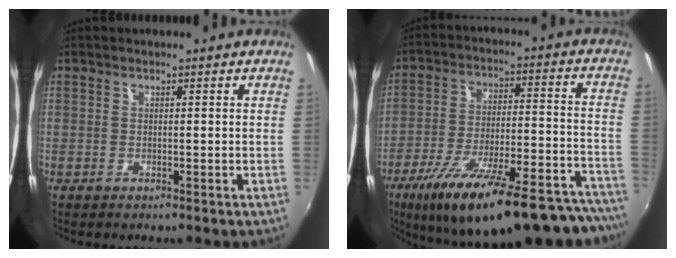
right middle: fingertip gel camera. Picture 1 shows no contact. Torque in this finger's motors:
{"motor_torque": [1.48, -0.65, 0.44, 0.21]}